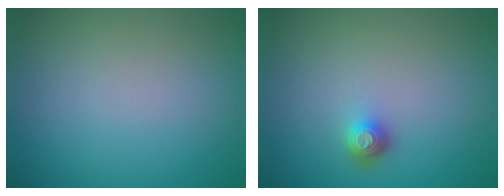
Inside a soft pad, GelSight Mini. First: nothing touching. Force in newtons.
{"total": 1.6, "press": 1.3, "slide": 1.0}